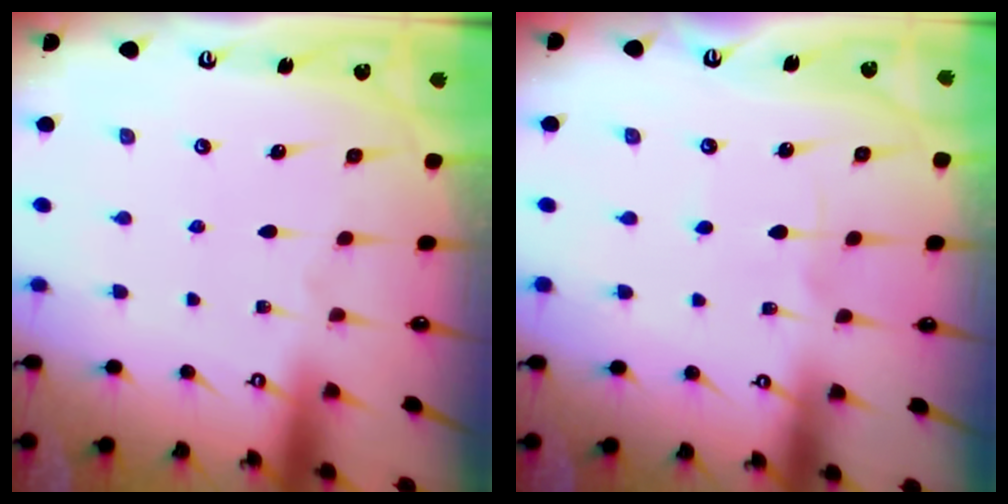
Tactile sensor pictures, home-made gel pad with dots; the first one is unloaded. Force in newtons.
{"total": 3.4, "press": 3.4, "slide": 0.4}